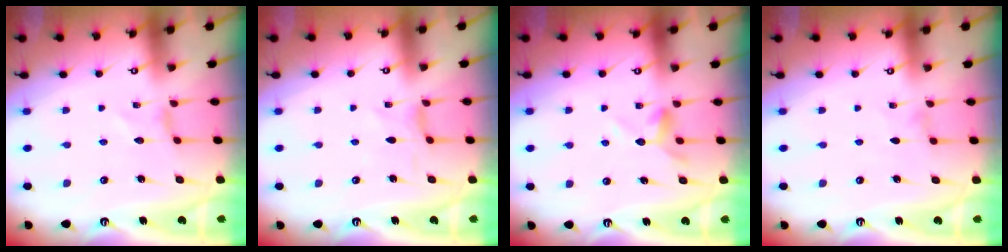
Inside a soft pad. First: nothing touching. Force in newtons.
{"total": 0.8, "press": 0.8, "slide": 0.2}
{"total": 5.2, "press": 5.2, "slide": 0.6}
{"total": 0.0}